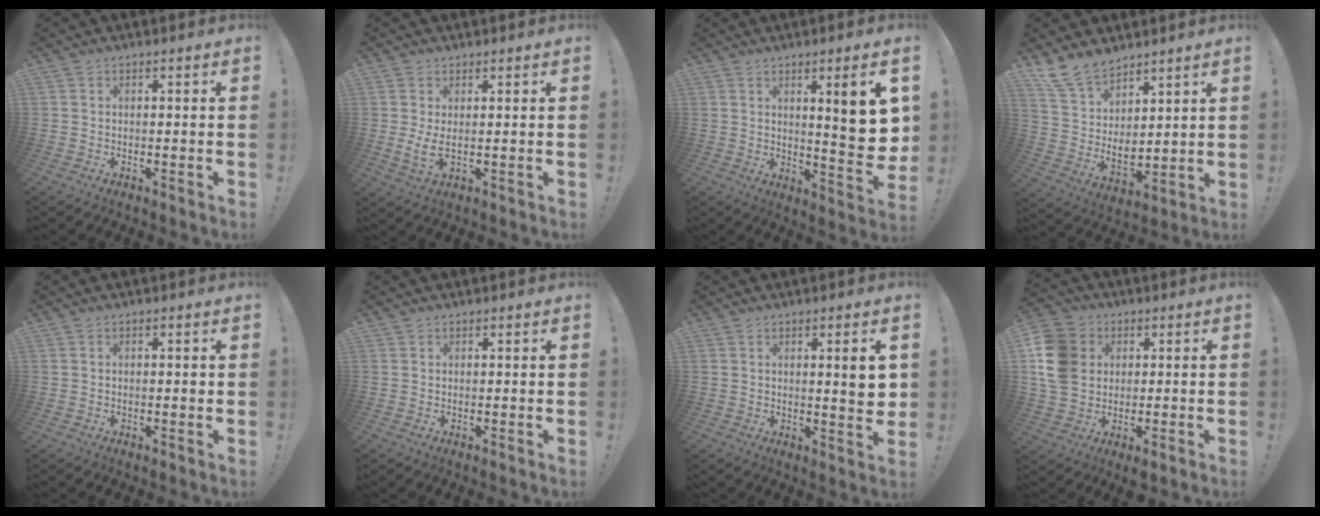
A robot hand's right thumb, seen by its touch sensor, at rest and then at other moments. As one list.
[{"total": 4.1, "force": [1.0, 1.5, 3.7], "torque": [-0.051, -0.015, 0.017]}, {"total": 11.8, "force": [3.6, 1.9, 11.1], "torque": [-0.125, -0.035, 0.050]}, {"total": 12.1, "force": [9.7, 6.2, 3.8], "torque": [-0.092, -0.069, 0.192]}, {"total": 0.0}, {"total": 0.0}, {"total": 6.1, "force": [1.5, 0.7, 5.9], "torque": [-0.072, -0.013, 0.020]}, {"total": 13.0, "force": [0.6, 10.9, 7.1], "torque": [-0.142, 0.018, 0.019]}]